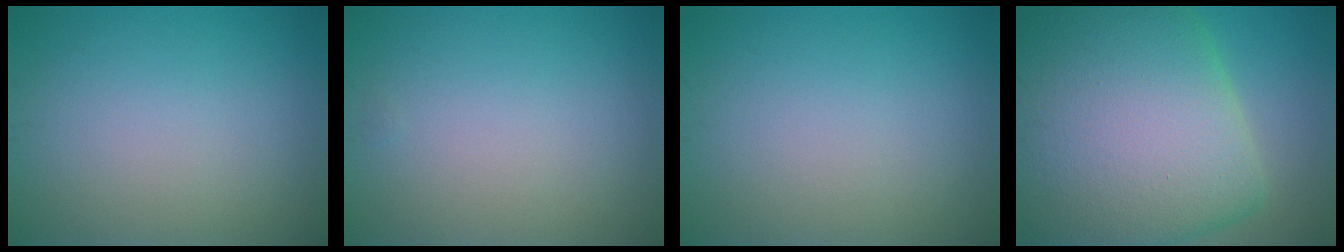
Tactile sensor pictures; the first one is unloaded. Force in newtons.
{"total": 0.0}
{"total": 0.0}
{"total": 15.9, "press": 15.9, "slide": 1.0}